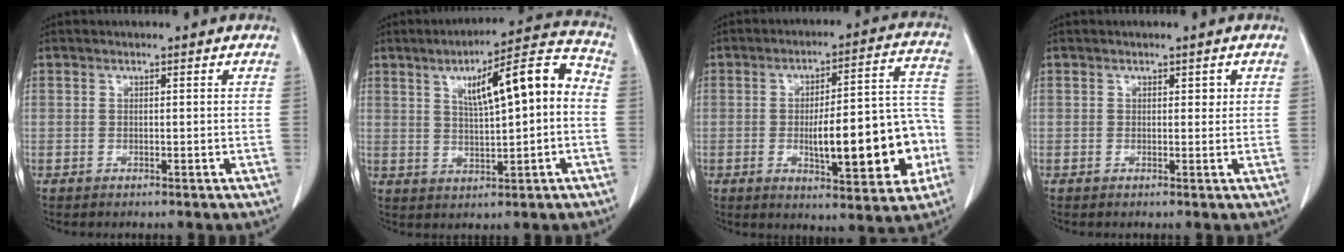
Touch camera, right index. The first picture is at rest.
{"total": 12.2, "force": [1.8, 2.4, 11.8], "torque": [-0.170, 0.036, 0.028]}
{"total": 17.6, "force": [-3.9, 4.4, 16.6], "torque": [-0.217, 0.030, -0.044]}
{"total": 1.0, "force": [0.4, 0.7, 0.6], "torque": [-0.002, 0.000, 0.005]}